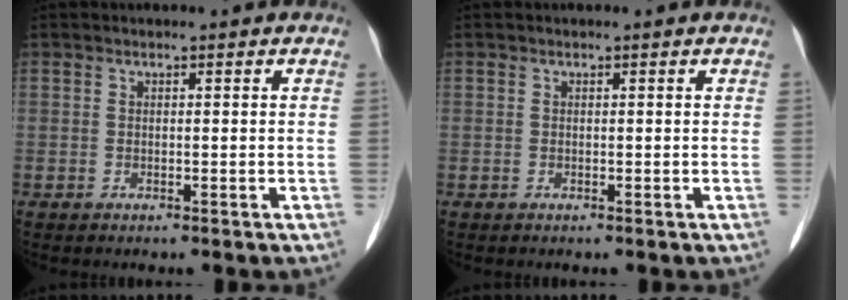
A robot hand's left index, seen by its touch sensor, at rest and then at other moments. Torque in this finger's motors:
{"motor_torque": [0.00, 0.00, 0.00, 0.00]}